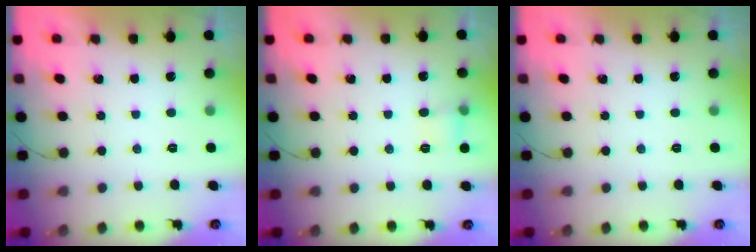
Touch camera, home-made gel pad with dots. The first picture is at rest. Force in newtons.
{"total": 4.9, "press": 4.0, "slide": 2.7}
{"total": 0.0}